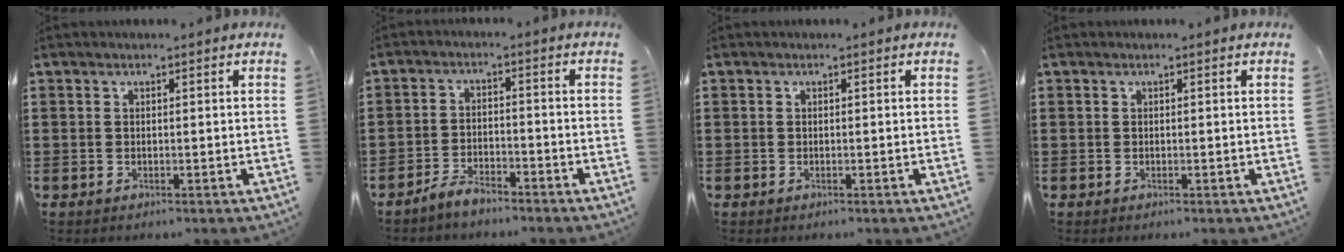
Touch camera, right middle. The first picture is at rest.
{"total": 3.8, "force": [-3.6, 0.8, 1.0], "torque": [-0.024, 0.005, -0.074]}
{"total": 0.6, "force": [-0.4, 0.5, -0.1], "torque": [0.002, 0.004, -0.010]}
{"total": 0.0}